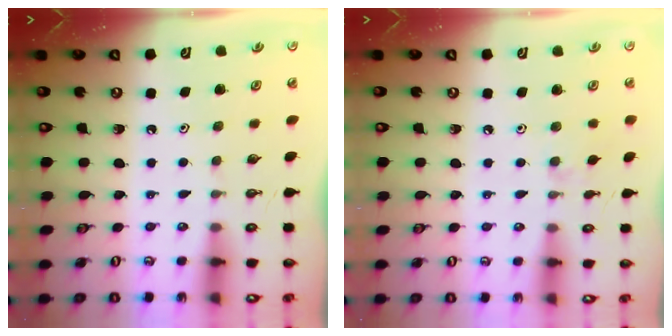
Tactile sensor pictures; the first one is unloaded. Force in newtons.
{"total": 4.7, "press": 4.6, "slide": 0.8}